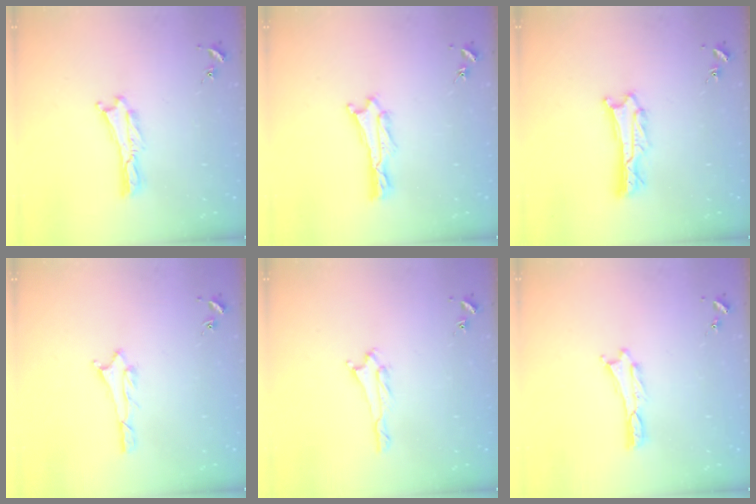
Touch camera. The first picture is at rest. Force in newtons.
{"total": 1.0, "press": 1.0, "slide": 0.1}
{"total": 1.8, "press": 1.8, "slide": 0.2}
{"total": 1.1, "press": 1.1, "slide": 0.1}
{"total": 1.6, "press": 1.6, "slide": 0.1}
{"total": 0.0}